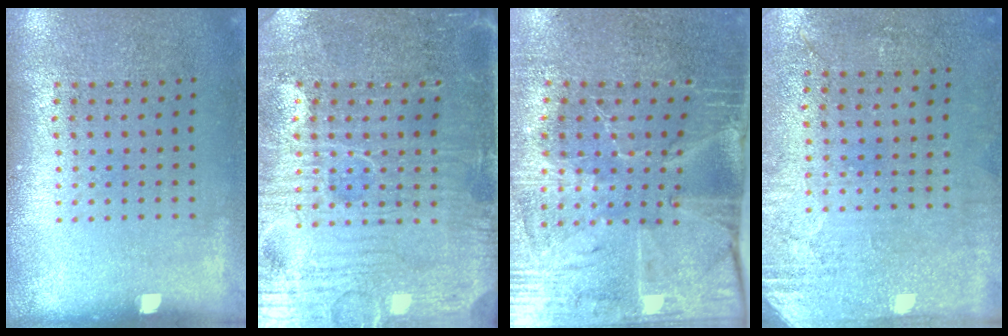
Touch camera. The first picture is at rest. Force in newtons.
{"total": 5.0, "press": 4.5, "slide": 2.2}
{"total": 4.4, "press": 3.7, "slide": 2.4}
{"total": 2.8, "press": 2.4, "slide": 1.5}